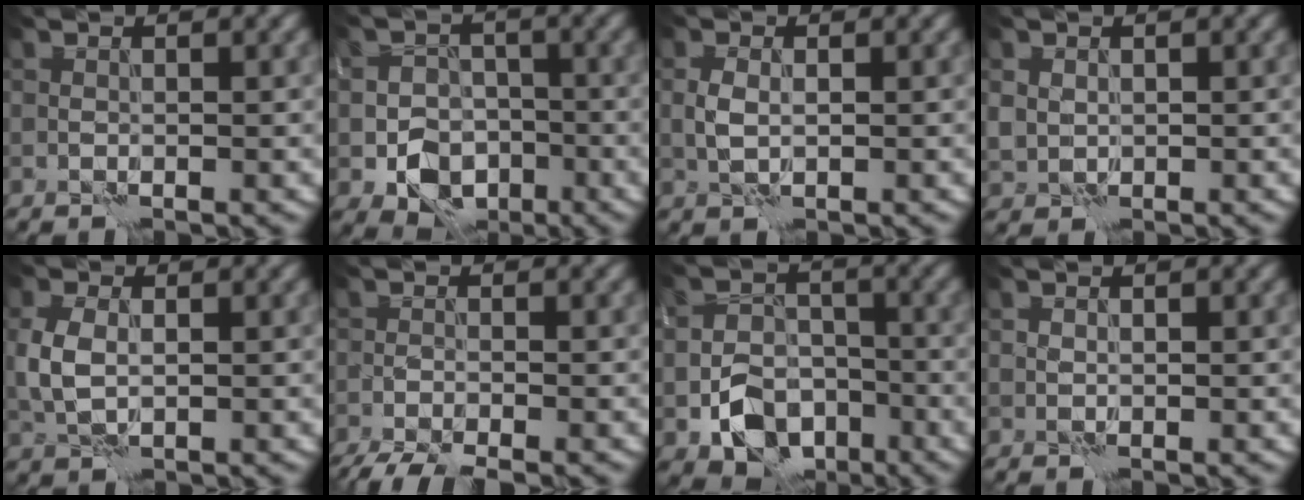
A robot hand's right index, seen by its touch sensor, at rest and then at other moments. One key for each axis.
{"total": 6.1, "fx": -2.9, "fy": 4.7, "fz": 2.6, "tx": -0.020, "ty": -0.003, "tz": -0.056}
{"total": 1.5, "fx": 0.0, "fy": 0.9, "fz": 1.2, "tx": -0.029, "ty": 0.001, "tz": 0.002}
{"total": 1.5, "fx": 0.4, "fy": 1.3, "fz": 0.5, "tx": -0.013, "ty": -0.002, "tz": 0.009}
{"total": 3.1, "fx": 0.1, "fy": 2.1, "fz": 2.3, "tx": -0.063, "ty": 0.001, "tz": 0.003}
{"total": 4.4, "fx": -3.9, "fy": 0.6, "fz": 1.9, "tx": -0.038, "ty": -0.019, "tz": -0.073}
{"total": 6.7, "fx": -3.4, "fy": 4.6, "fz": 3.5, "tx": -0.054, "ty": -0.011, "tz": -0.056}
{"total": 0.0}